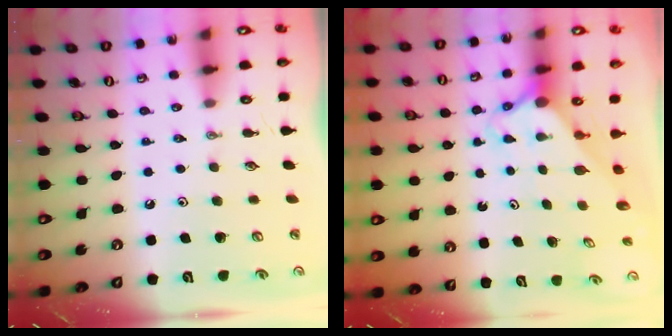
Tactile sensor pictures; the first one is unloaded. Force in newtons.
{"total": 2.7, "press": 2.7, "slide": 0.2}